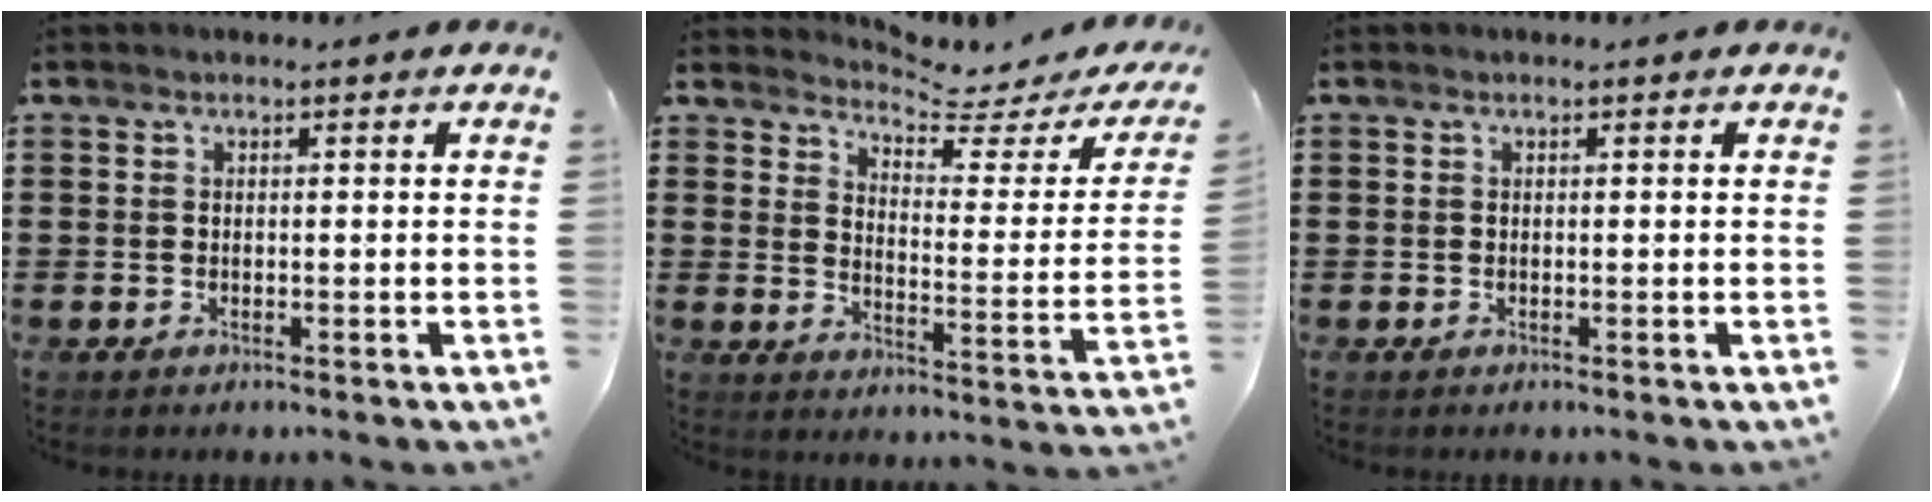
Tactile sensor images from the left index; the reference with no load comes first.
{"total": 4.4, "force": [4.2, 0.2, 1.2], "torque": [-0.034, -0.037, 0.063]}
{"total": 0.0}